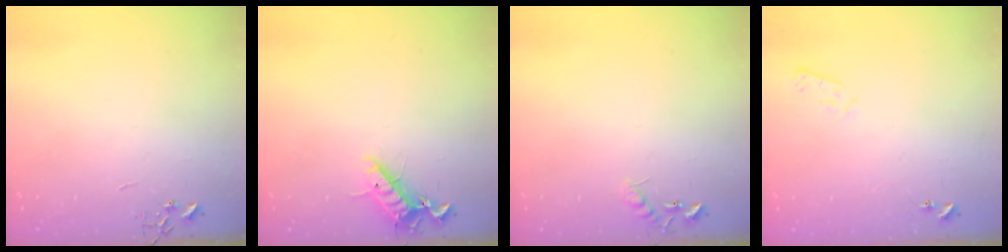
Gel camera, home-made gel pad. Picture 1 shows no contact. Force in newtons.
{"total": 12.1, "press": 11.9, "slide": 2.0}
{"total": 7.6, "press": 7.6, "slide": 0.7}
{"total": 4.5, "press": 4.5, "slide": 0.4}